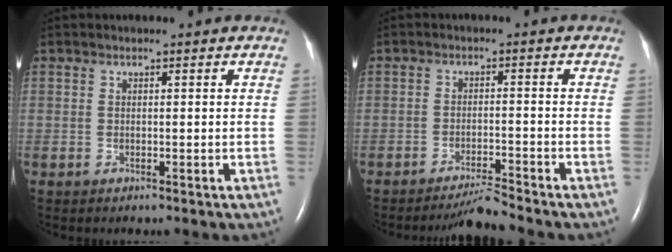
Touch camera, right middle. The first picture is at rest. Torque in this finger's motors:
{"motor_torque": [0.00, -0.01, -0.02, 0.01]}